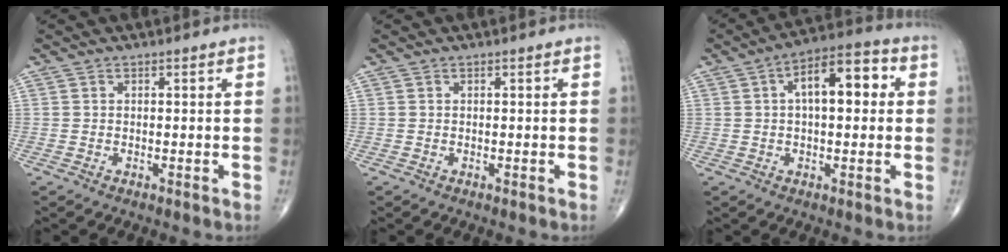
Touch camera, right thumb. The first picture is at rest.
{"total": 0.0}
{"total": 11.4, "force": [2.2, 5.3, 9.8], "torque": [-0.134, 0.029, 0.025]}